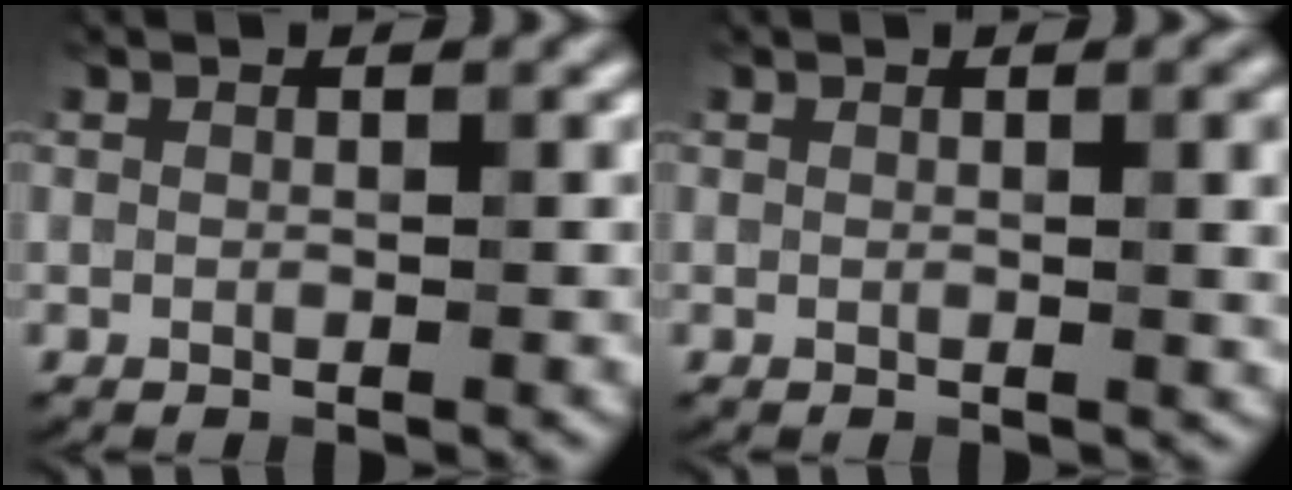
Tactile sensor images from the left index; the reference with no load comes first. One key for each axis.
{"total": 3.3, "fx": 0.6, "fy": 1.0, "fz": 3.1, "tx": -0.028, "ty": 0.006, "tz": 0.006}